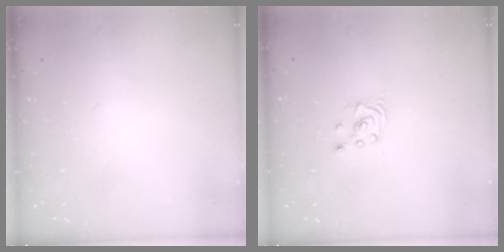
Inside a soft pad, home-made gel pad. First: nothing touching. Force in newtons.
{"total": 1.7, "press": 1.6, "slide": 0.1}